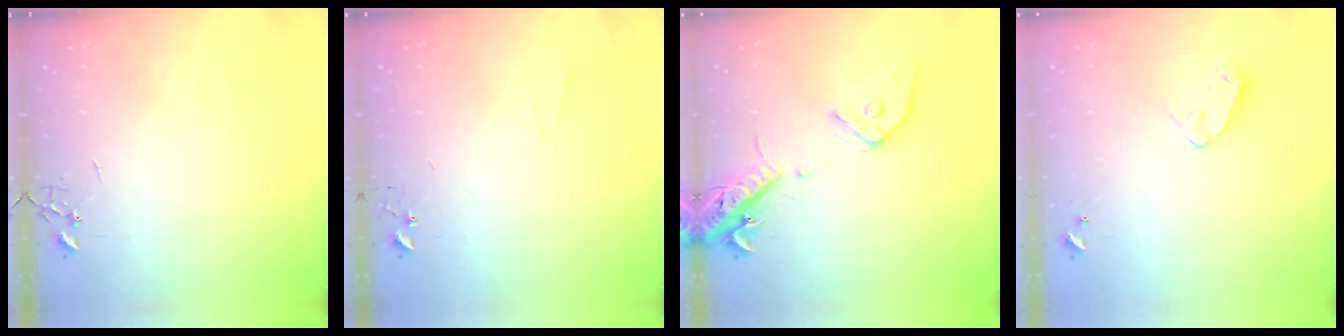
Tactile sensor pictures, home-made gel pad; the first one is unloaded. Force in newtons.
{"total": 5.1, "press": 5.1, "slide": 0.5}
{"total": 15.4, "press": 15.0, "slide": 3.5}
{"total": 7.1, "press": 7.1, "slide": 0.8}